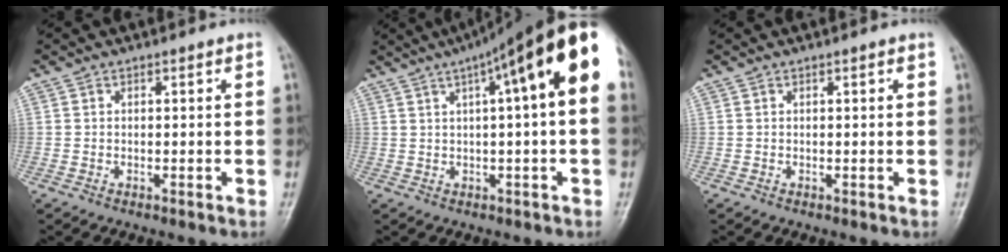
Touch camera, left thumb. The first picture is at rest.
{"total": 18.4, "force": [5.6, 3.5, 17.1], "torque": [-0.255, 0.037, 0.073]}
{"total": 0.5, "force": [0.2, 0.0, 0.4], "torque": [-0.007, 0.001, 0.002]}